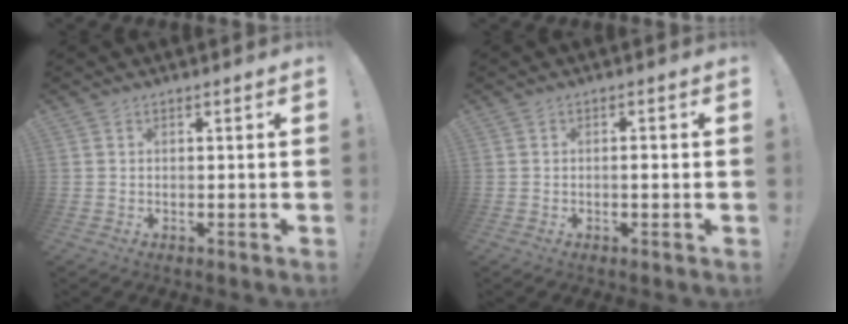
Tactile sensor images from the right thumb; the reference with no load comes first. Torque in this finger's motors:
{"motor_torque": [0.01, -0.15, 0.00, 0.15, -0.02]}